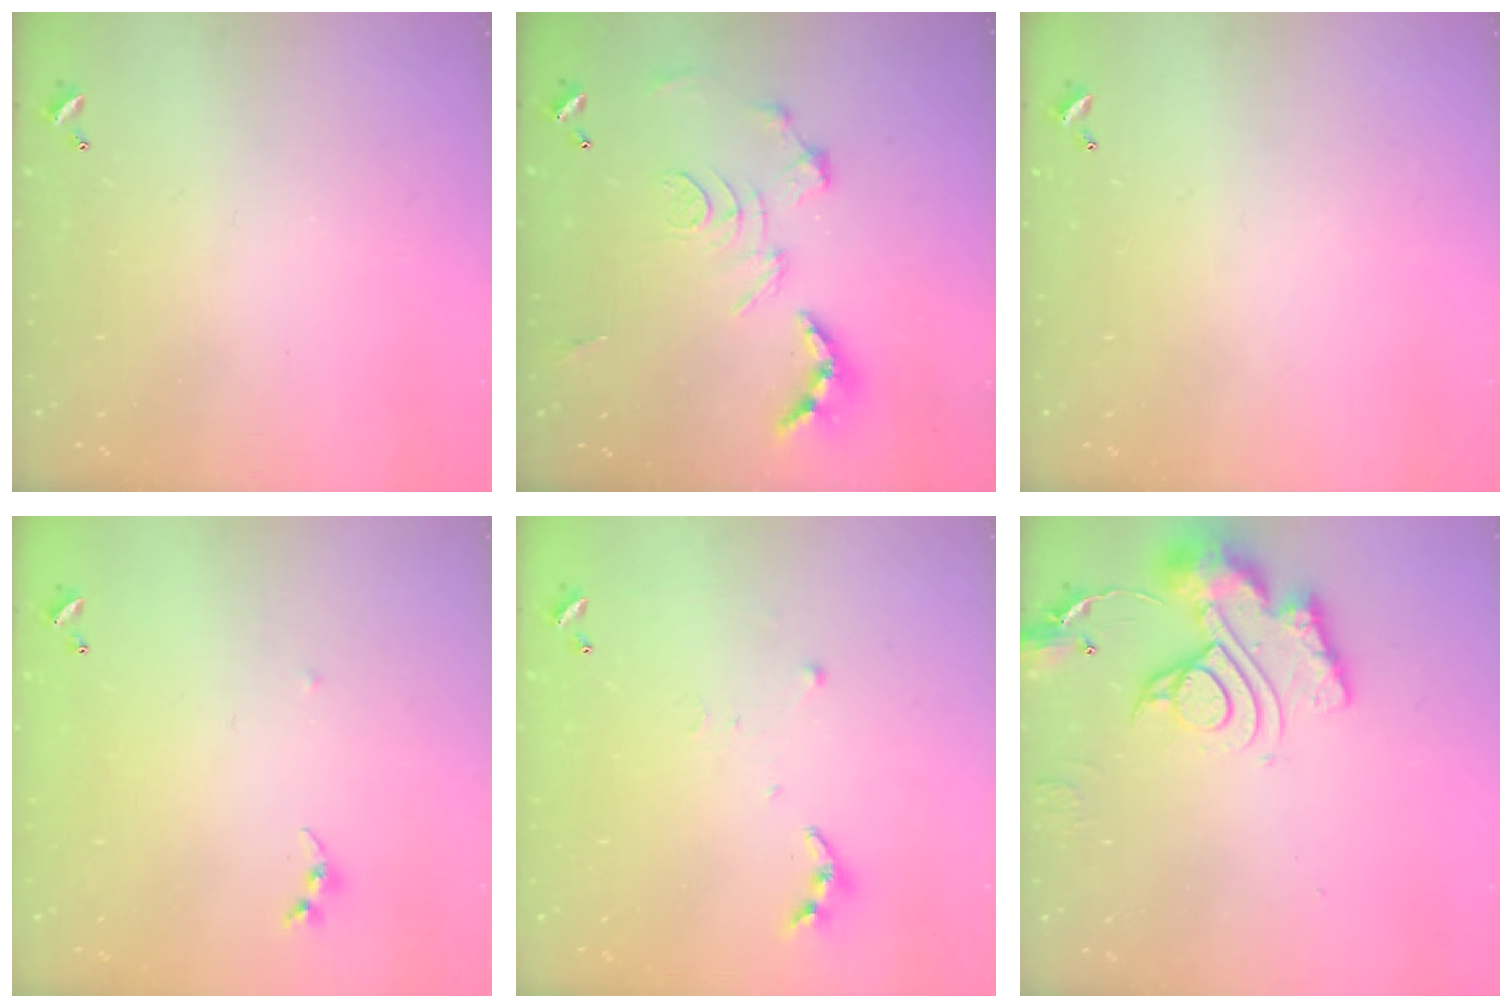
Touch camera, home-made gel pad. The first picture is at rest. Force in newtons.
{"total": 2.9, "press": 2.3, "slide": 1.7}
{"total": 0.0}
{"total": 5.0, "press": 5.0, "slide": 0.6}
{"total": 3.8, "press": 3.8, "slide": 0.4}
{"total": 15.0, "press": 14.9, "slide": 1.6}